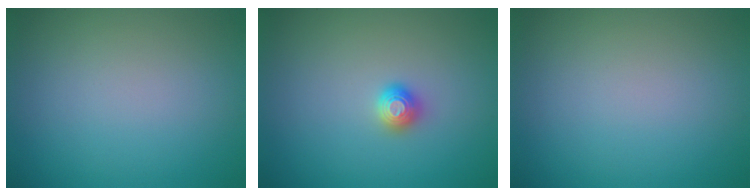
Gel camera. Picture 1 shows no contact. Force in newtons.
{"total": 1.2, "press": 1.2, "slide": 0.2}
{"total": 0.0}